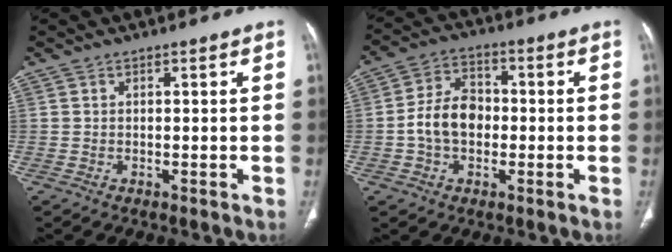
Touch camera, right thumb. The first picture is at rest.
{"total": 9.2, "force": [-1.1, 6.6, 6.3], "torque": [-0.101, 0.023, -0.028]}